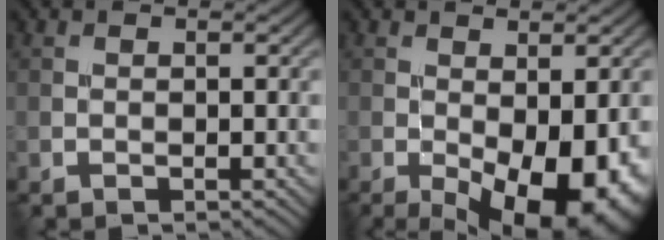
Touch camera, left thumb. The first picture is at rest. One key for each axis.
{"total": 12.1, "fx": -4.3, "fy": 5.6, "fz": 9.9, "tx": -0.146, "ty": -0.040, "tz": -0.040}